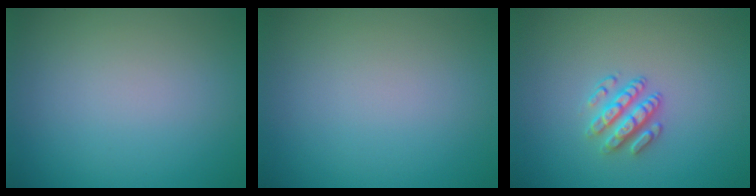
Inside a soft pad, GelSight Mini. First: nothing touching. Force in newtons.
{"total": 0.0}
{"total": 2.9, "press": 2.5, "slide": 1.4}